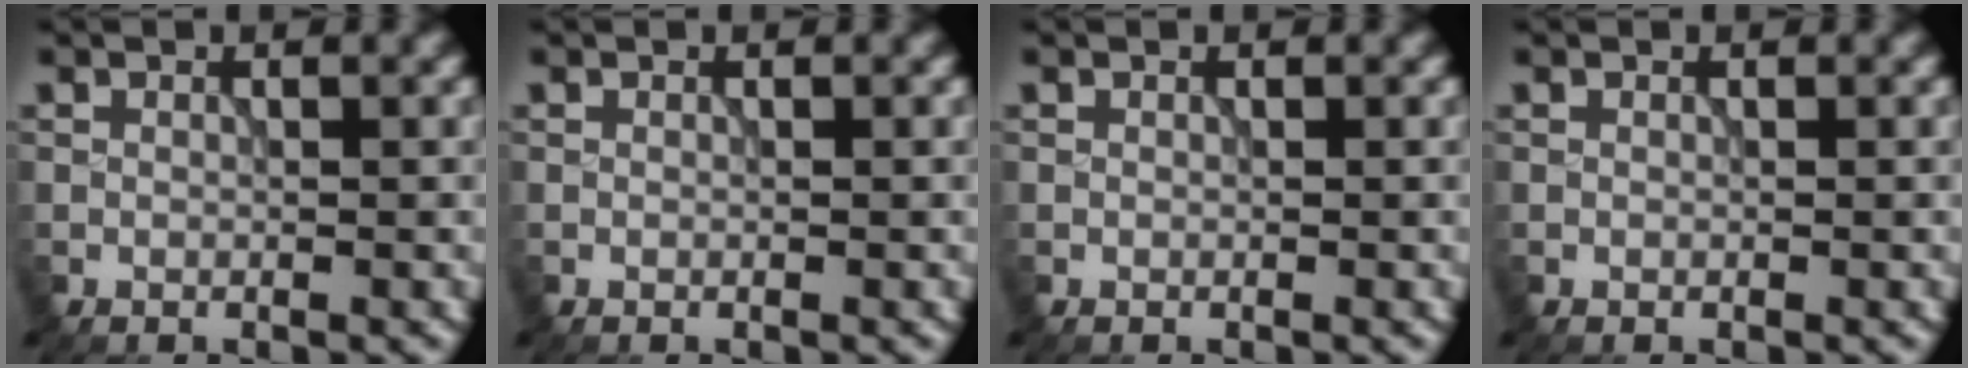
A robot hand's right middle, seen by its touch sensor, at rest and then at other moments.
{"total": 0.0}
{"total": 0.0}
{"total": 0.0}